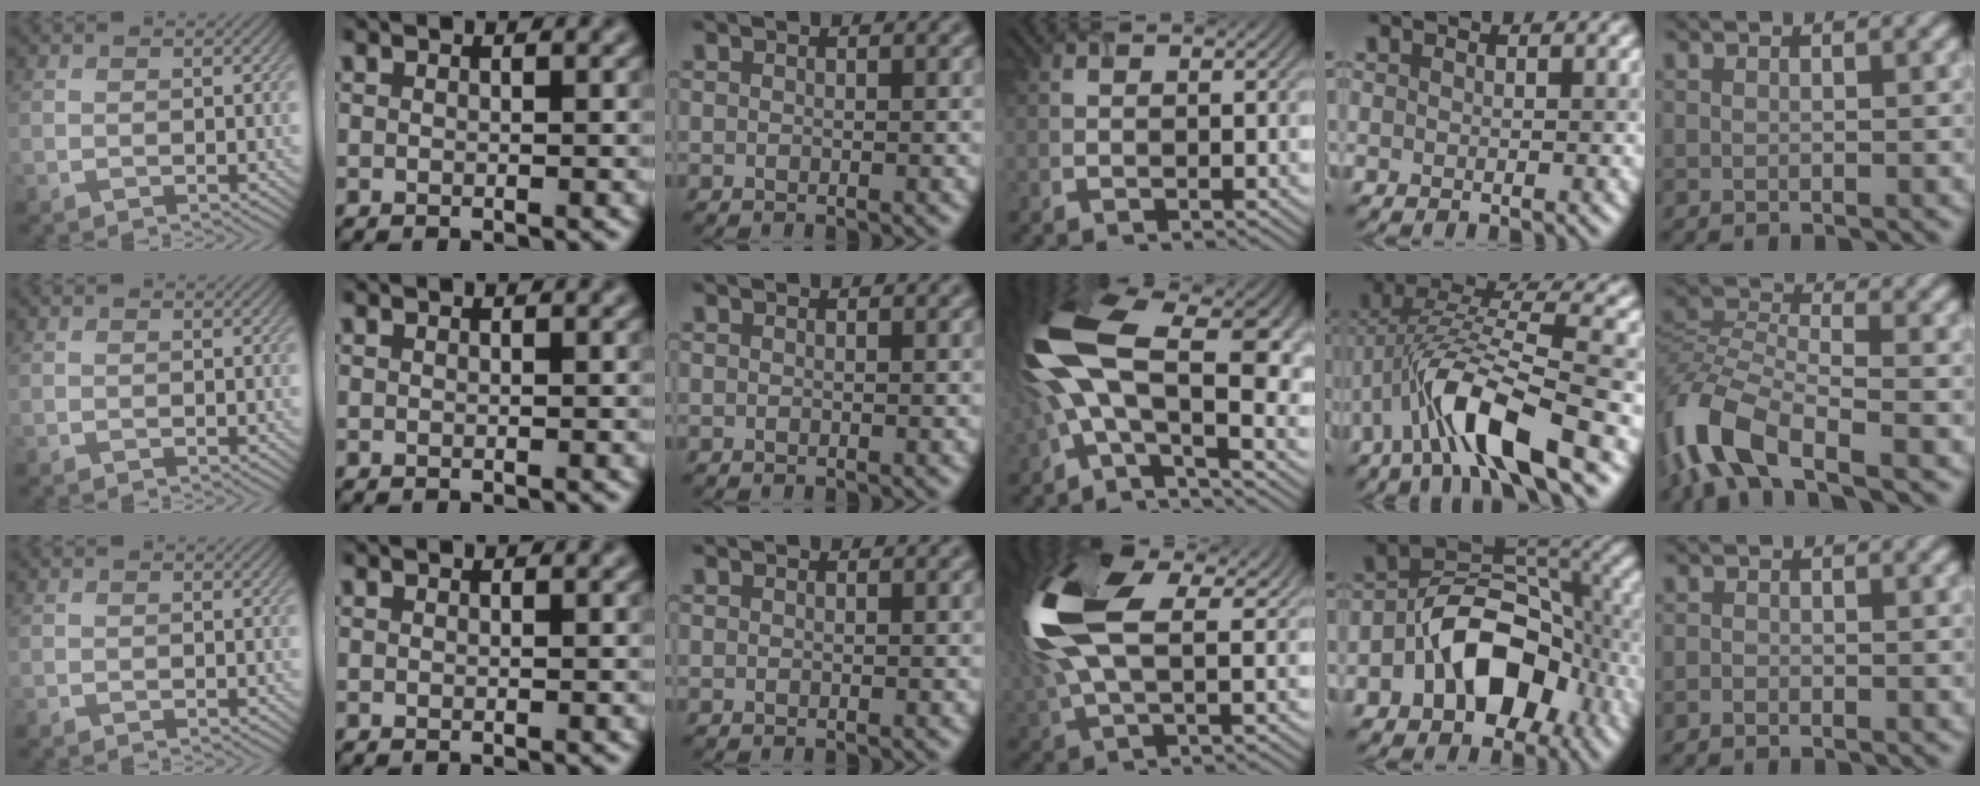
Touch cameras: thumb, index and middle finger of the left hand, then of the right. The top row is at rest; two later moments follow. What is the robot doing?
{"motion": "lift_and_place", "object": "timer"}